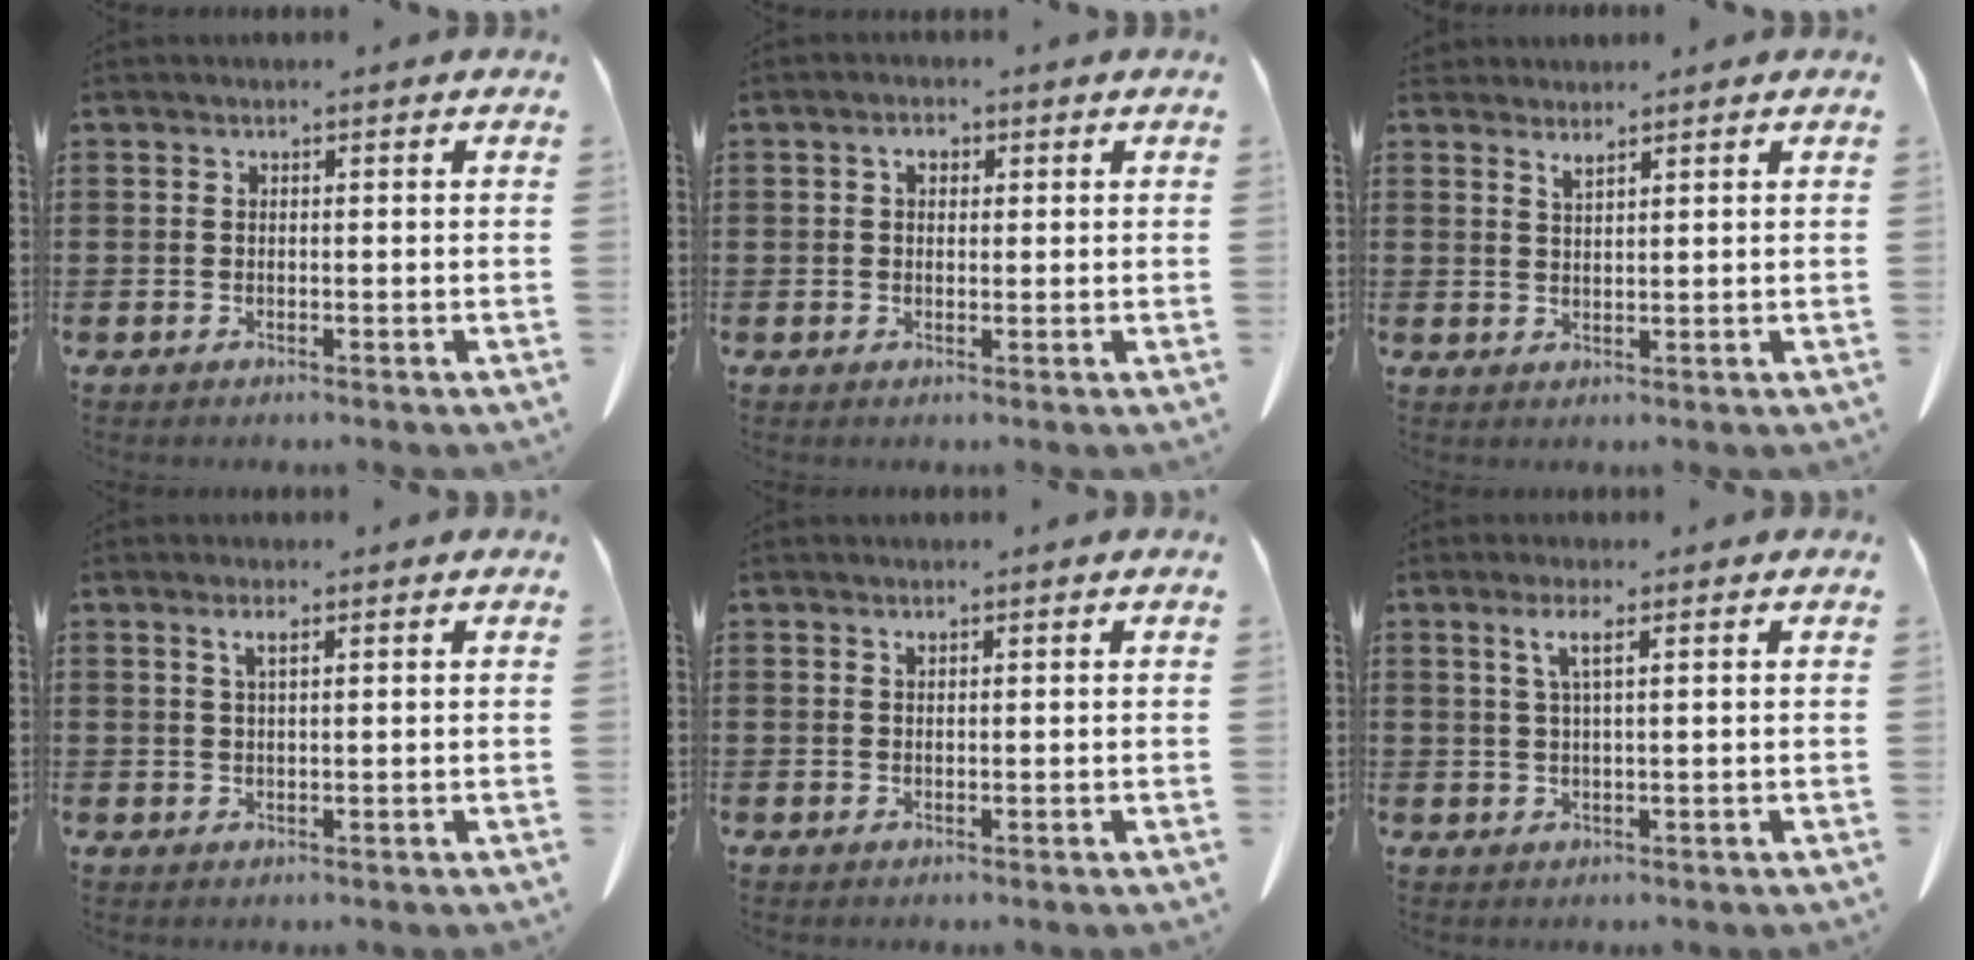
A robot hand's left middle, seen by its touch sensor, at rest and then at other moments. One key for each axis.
{"total": 2.0, "fx": 0.7, "fy": 1.3, "fz": 1.4, "tx": -0.023, "ty": 0.006, "tz": 0.009}
{"total": 1.8, "fx": 1.7, "fy": 0.0, "fz": 0.5, "tx": -0.014, "ty": 0.001, "tz": 0.033}
{"total": 1.9, "fx": 0.9, "fy": 0.4, "fz": 1.6, "tx": -0.034, "ty": 0.003, "tz": 0.015}
{"total": 0.6, "fx": 0.4, "fy": 0.1, "fz": 0.4, "tx": -0.009, "ty": 0.000, "tz": 0.009}
{"total": 3.0, "fx": 1.2, "fy": 0.2, "fz": 2.7, "tx": -0.059, "ty": 0.002, "tz": 0.018}